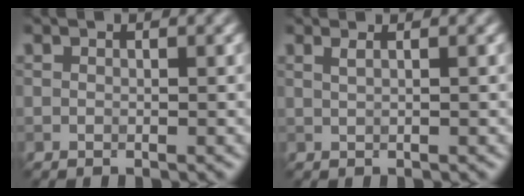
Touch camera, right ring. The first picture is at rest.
{"total": 1.7, "force": [0.9, 0.8, 1.2], "torque": [-0.007, 0.000, -0.003]}